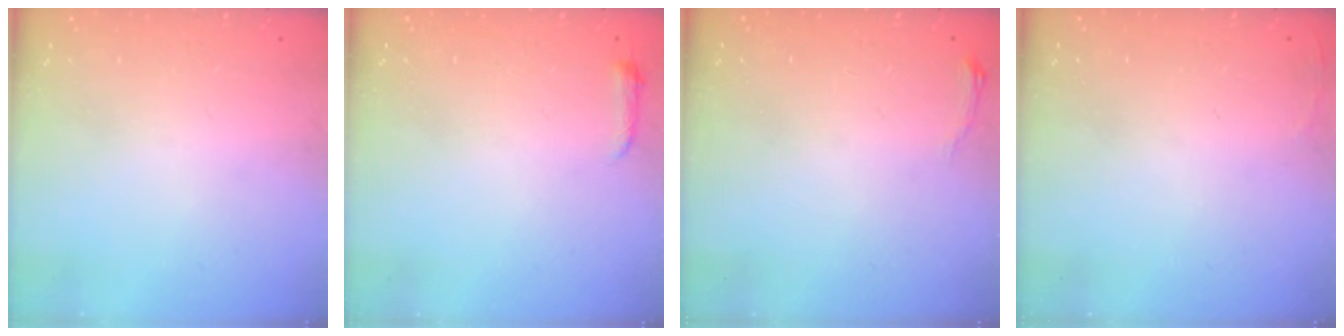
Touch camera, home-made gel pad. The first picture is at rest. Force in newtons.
{"total": 3.0, "press": 2.9, "slide": 0.6}
{"total": 3.1, "press": 3.1, "slide": 0.5}
{"total": 2.5, "press": 2.4, "slide": 0.9}